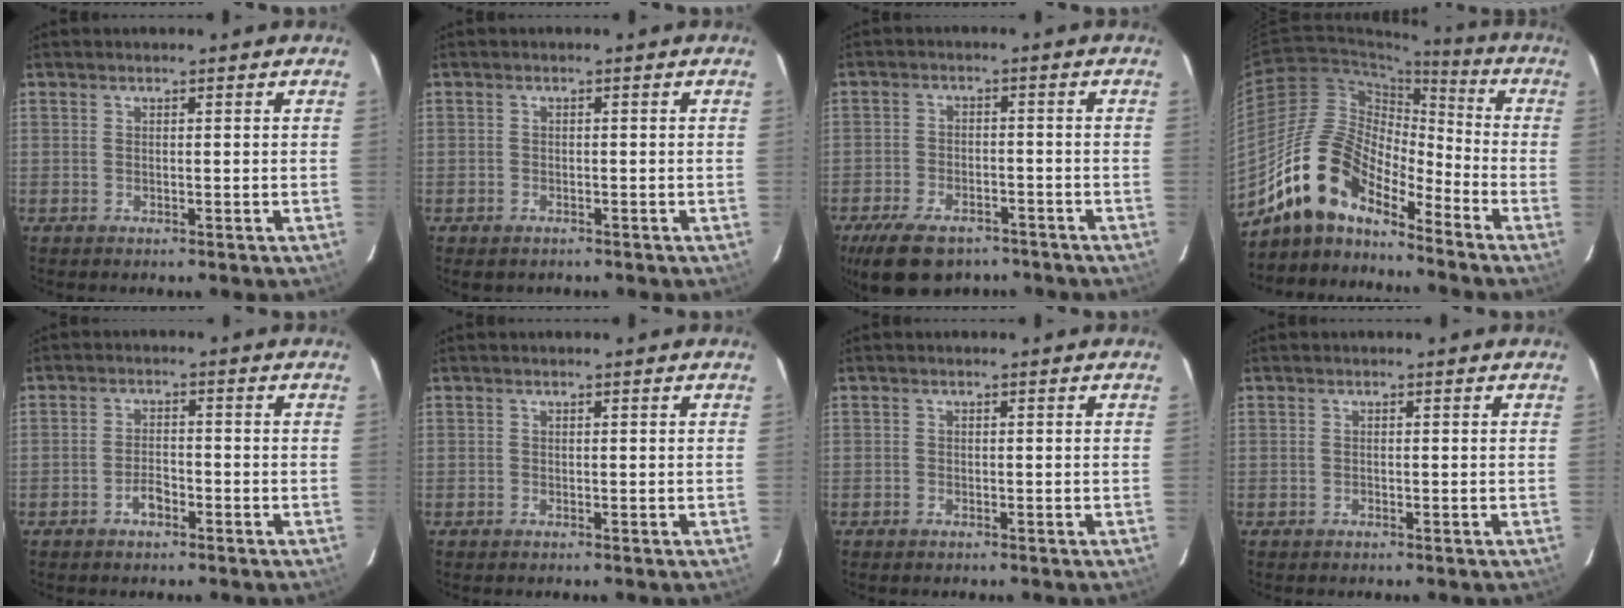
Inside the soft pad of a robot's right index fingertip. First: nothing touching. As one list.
[{"total": 1.6, "force": [-1.0, 1.2, 0.4], "torque": [-0.010, 0.000, -0.015]}, {"total": 12.9, "force": [-9.2, 6.5, 6.4], "torque": [-0.153, -0.009, -0.145]}, {"total": 14.5, "force": [-12.1, 5.1, 6.2], "torque": [-0.110, 0.013, -0.234]}, {"total": 3.0, "force": [-1.9, 1.5, 1.8], "torque": [-0.036, 0.005, -0.034]}, {"total": 0.0}, {"total": 0.7, "force": [-0.6, 0.4, 0.0], "torque": [-0.003, 0.001, -0.012]}, {"total": 0.0}]